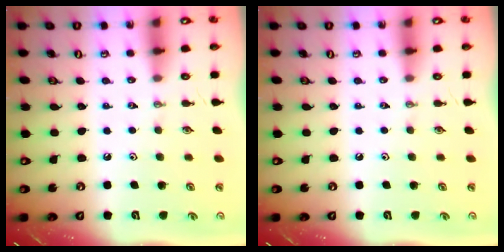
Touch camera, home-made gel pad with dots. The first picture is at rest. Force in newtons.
{"total": 0.0}